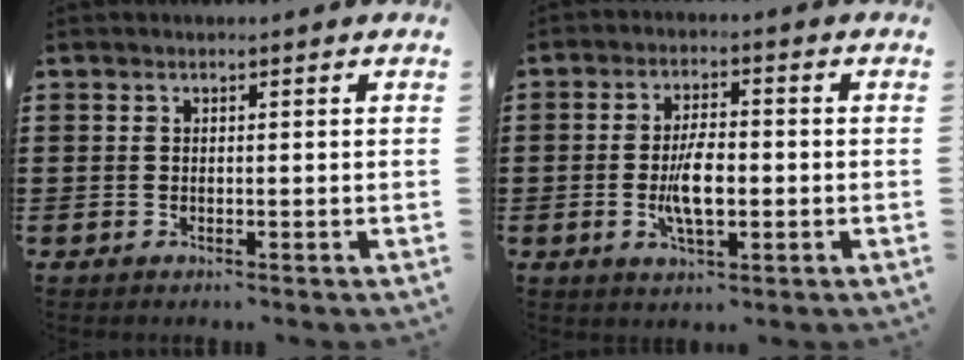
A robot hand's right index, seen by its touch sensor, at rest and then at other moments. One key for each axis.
{"total": 6.5, "fx": -1.1, "fy": 2.6, "fz": 5.8, "tx": -0.121, "ty": -0.002, "tz": -0.024}